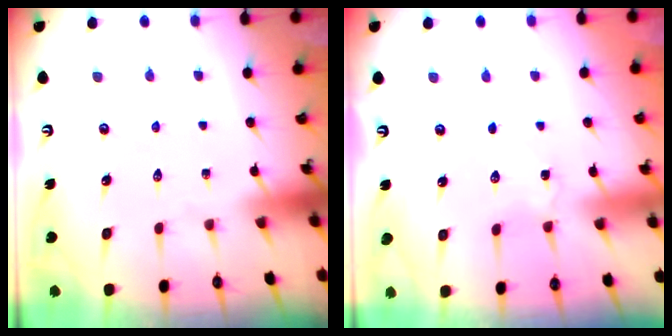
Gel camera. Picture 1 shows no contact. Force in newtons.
{"total": 2.2, "press": 2.2, "slide": 0.2}